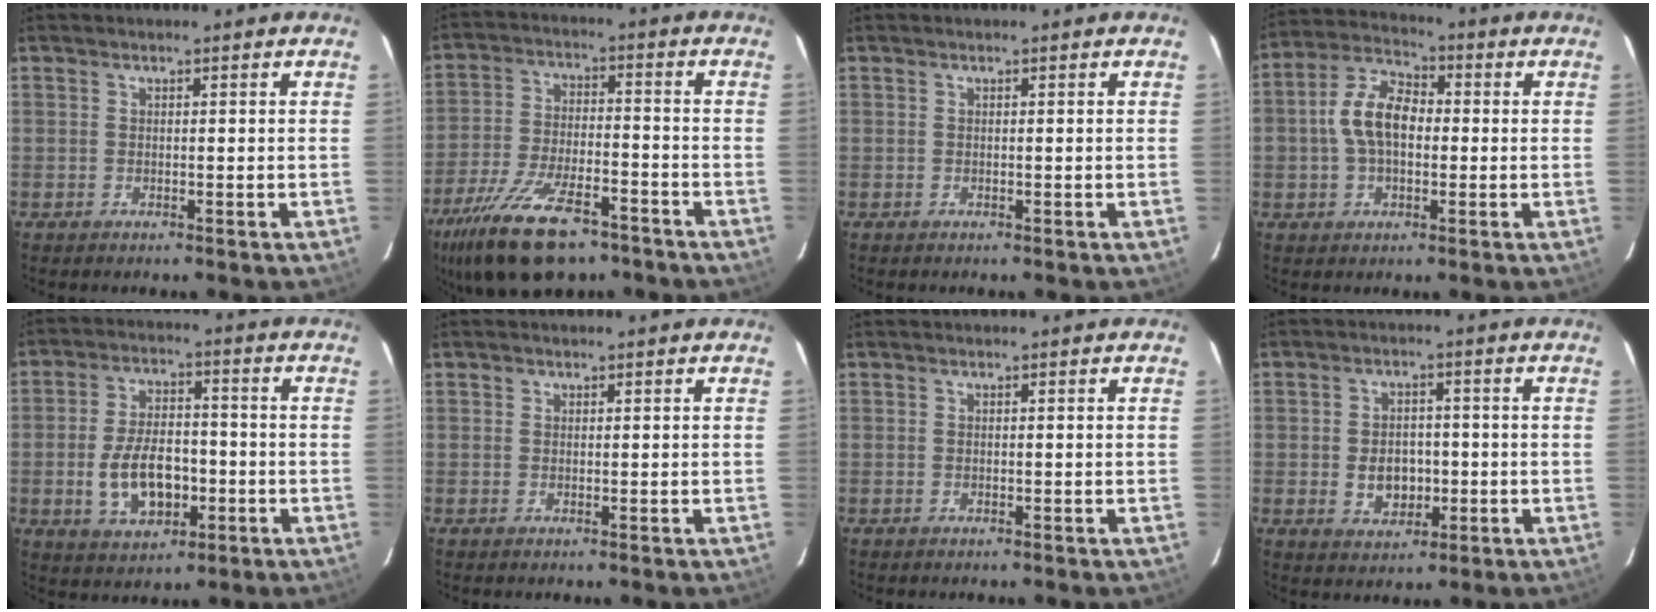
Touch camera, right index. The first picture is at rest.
{"total": 18.8, "force": [-12.9, 7.5, 11.4], "torque": [-0.243, -0.032, -0.219]}
{"total": 0.0}
{"total": 9.9, "force": [-0.3, 6.4, 7.6], "torque": [-0.154, 0.026, -0.007]}
{"total": 11.1, "force": [-2.9, 6.3, 8.6], "torque": [-0.178, 0.006, -0.039]}
{"total": 0.6, "force": [0.2, 0.6, 0.0], "torque": [0.002, 0.004, 0.001]}
{"total": 0.0}
{"total": 6.3, "force": [-1.1, 4.8, 3.9], "torque": [-0.078, 0.005, -0.010]}